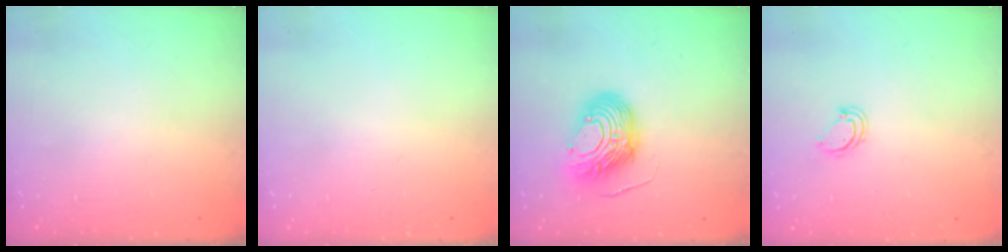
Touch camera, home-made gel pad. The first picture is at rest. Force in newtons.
{"total": 0.0}
{"total": 12.4, "press": 12.3, "slide": 1.0}
{"total": 3.9, "press": 3.9, "slide": 0.4}